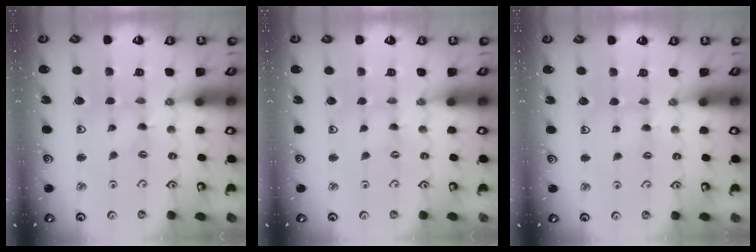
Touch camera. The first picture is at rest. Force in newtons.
{"total": 0.0}
{"total": 2.6, "press": 2.6, "slide": 0.3}